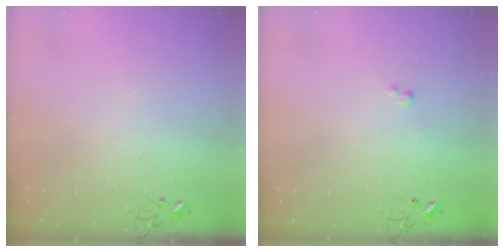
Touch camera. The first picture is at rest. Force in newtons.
{"total": 2.6, "press": 2.6, "slide": 0.4}